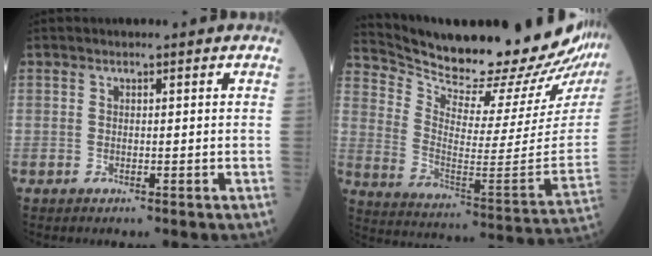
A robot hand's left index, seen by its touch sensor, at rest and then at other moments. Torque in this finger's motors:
{"motor_torque": [0.95, -1.19, 0.18, 0.05]}